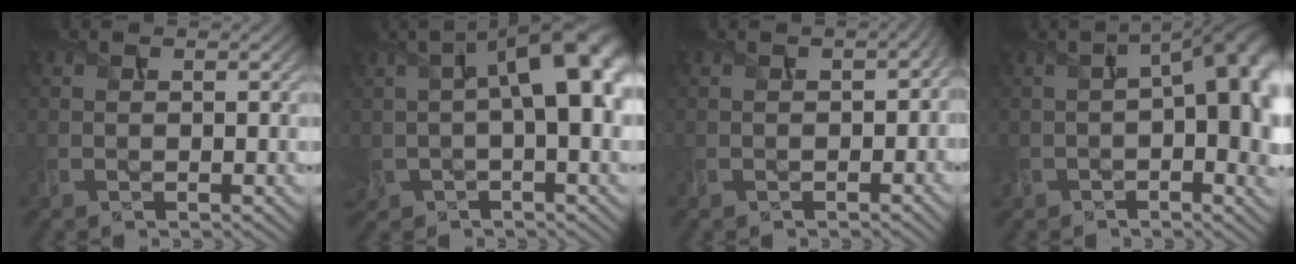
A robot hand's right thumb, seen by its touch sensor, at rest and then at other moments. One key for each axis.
{"total": 13.5, "fx": 1.8, "fy": 6.6, "fz": 11.6, "tx": -0.201, "ty": -0.002, "tz": 0.041}
{"total": 2.4, "fx": -0.7, "fy": 1.6, "fz": 1.7, "tx": -0.028, "ty": -0.007, "tz": -0.007}
{"total": 14.3, "fx": 0.5, "fy": 7.5, "fz": 12.2, "tx": -0.171, "ty": -0.018, "tz": 0.026}